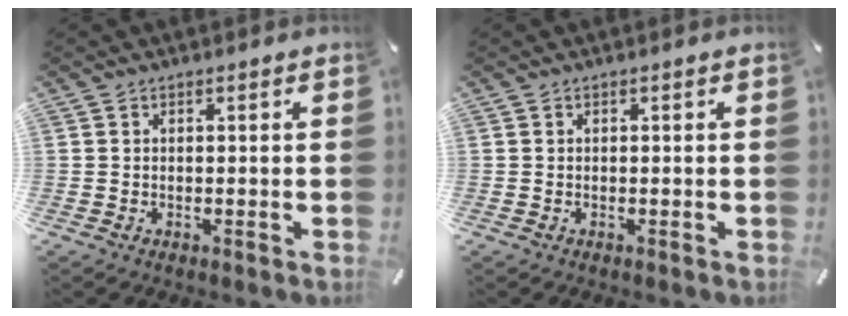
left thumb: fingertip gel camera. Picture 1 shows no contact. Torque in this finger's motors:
{"motor_torque": [0.04, -0.05, 0.00, 0.00, 0.00]}